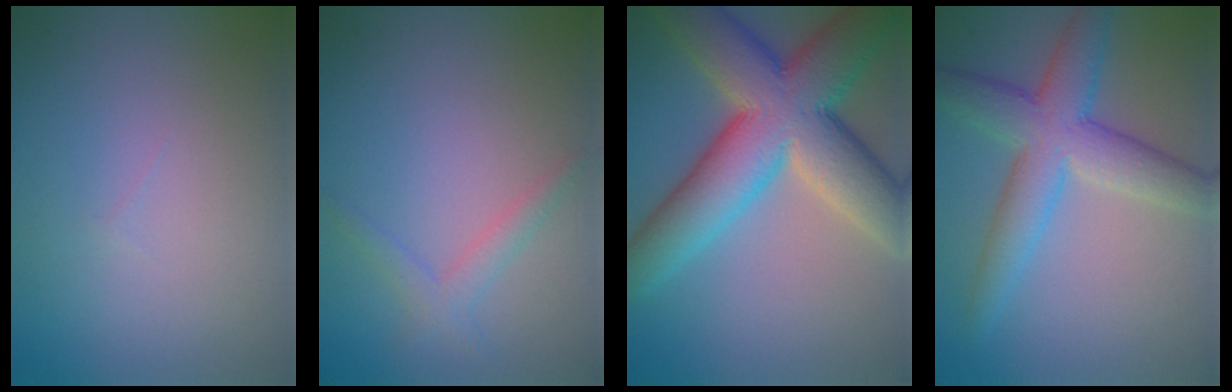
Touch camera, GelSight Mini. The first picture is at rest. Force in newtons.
{"total": 1.8, "press": 1.8, "slide": 0.1}
{"total": 13.0, "press": 13.0, "slide": 0.8}
{"total": 6.4, "press": 6.4, "slide": 0.2}